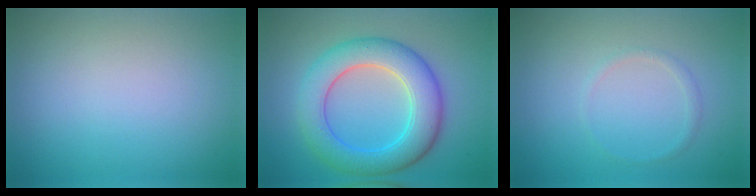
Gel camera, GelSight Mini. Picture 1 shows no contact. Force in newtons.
{"total": 7.1, "press": 7.0, "slide": 0.1}
{"total": 0.8, "press": 0.8, "slide": 0.1}